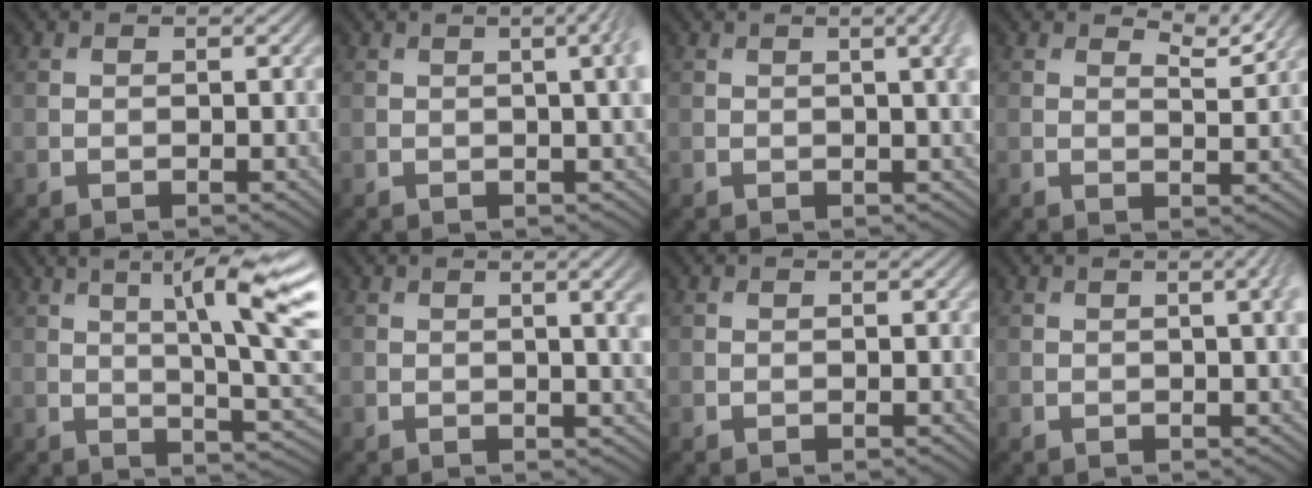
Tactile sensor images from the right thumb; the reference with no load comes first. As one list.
[{"total": 4.2, "force": [0.6, 1.1, 4.0], "torque": [-0.043, 0.016, 0.006]}, {"total": 3.7, "force": [0.8, 0.9, 3.5], "torque": [-0.042, 0.011, 0.010]}, {"total": 3.1, "force": [2.7, 0.5, 1.5], "torque": [-0.024, -0.009, 0.045]}, {"total": 13.1, "force": [4.4, 2.6, 12.1], "torque": [-0.176, 0.010, 0.079]}, {"total": 4.4, "force": [0.8, 1.1, 4.1], "torque": [-0.051, 0.009, 0.013]}, {"total": 0.0}, {"total": 2.9, "force": [0.6, 0.6, 2.8], "torque": [-0.032, 0.009, 0.007]}]